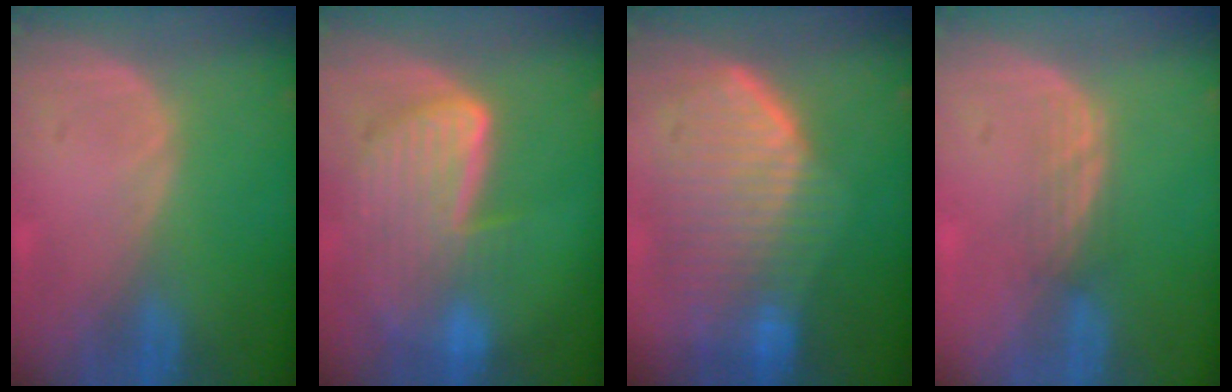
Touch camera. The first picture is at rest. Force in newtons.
{"total": 9.1, "press": 8.0, "slide": 4.5}
{"total": 10.5, "press": 9.1, "slide": 5.2}
{"total": 2.4, "press": 2.3, "slide": 0.8}